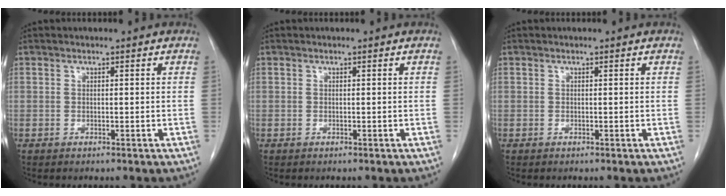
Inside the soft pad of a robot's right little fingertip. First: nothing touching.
{"total": 0.0}
{"total": 0.0}